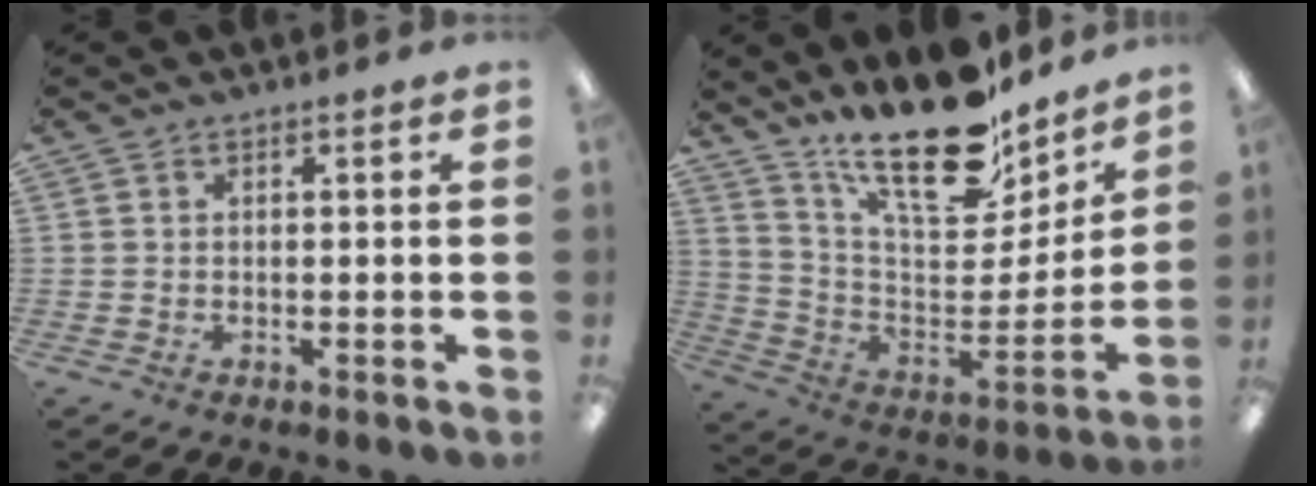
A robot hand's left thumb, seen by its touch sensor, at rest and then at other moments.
{"total": 23.6, "force": [18.2, 8.7, 12.2], "torque": [-0.185, -0.124, 0.312]}